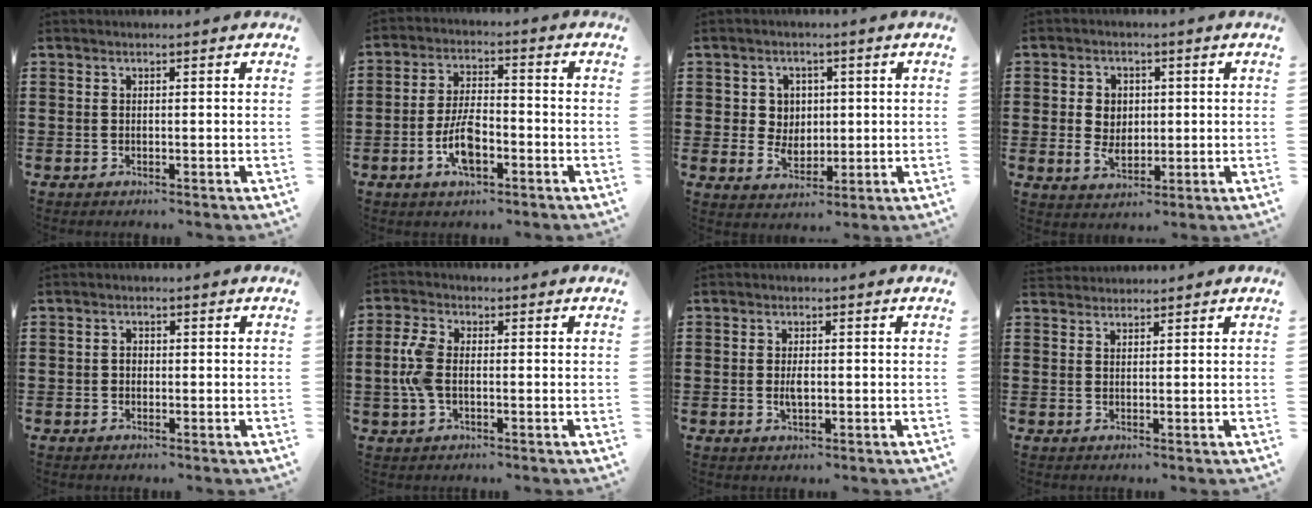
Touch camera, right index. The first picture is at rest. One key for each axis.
{"total": 7.3, "fx": -2.7, "fy": 3.2, "fz": 5.9, "tx": -0.132, "ty": 0.002, "tz": -0.056}
{"total": 4.1, "fx": 0.6, "fy": 3.8, "fz": 1.4, "tx": -0.035, "ty": 0.009, "tz": 0.007}
{"total": 4.4, "fx": 0.0, "fy": 3.5, "fz": 2.7, "tx": -0.059, "ty": 0.005, "tz": -0.006}
{"total": 1.0, "fx": -0.2, "fy": 0.7, "fz": 0.7, "tx": -0.014, "ty": 0.002, "tz": -0.004}
{"total": 5.7, "fx": -0.4, "fy": 3.3, "fz": 4.6, "tx": -0.123, "ty": -0.004, "tz": -0.016}
{"total": 2.3, "fx": -0.2, "fy": 1.0, "fz": 2.1, "tx": -0.039, "ty": 0.002, "tz": -0.003}
{"total": 1.5, "fx": 1.5, "fy": 0.2, "fz": -0.4, "tx": 0.003, "ty": 0.001, "tz": 0.030}